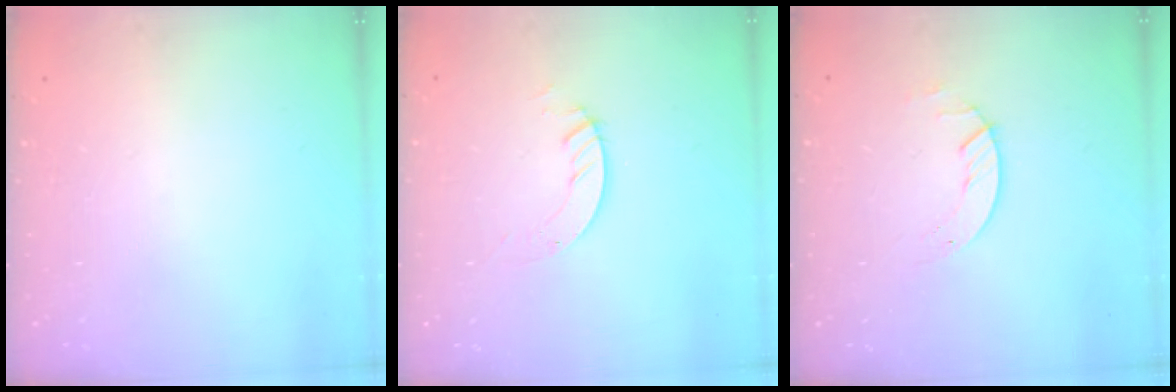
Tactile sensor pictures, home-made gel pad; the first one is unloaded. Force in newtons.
{"total": 3.7, "press": 3.7, "slide": 0.2}
{"total": 2.0, "press": 2.0, "slide": 0.2}